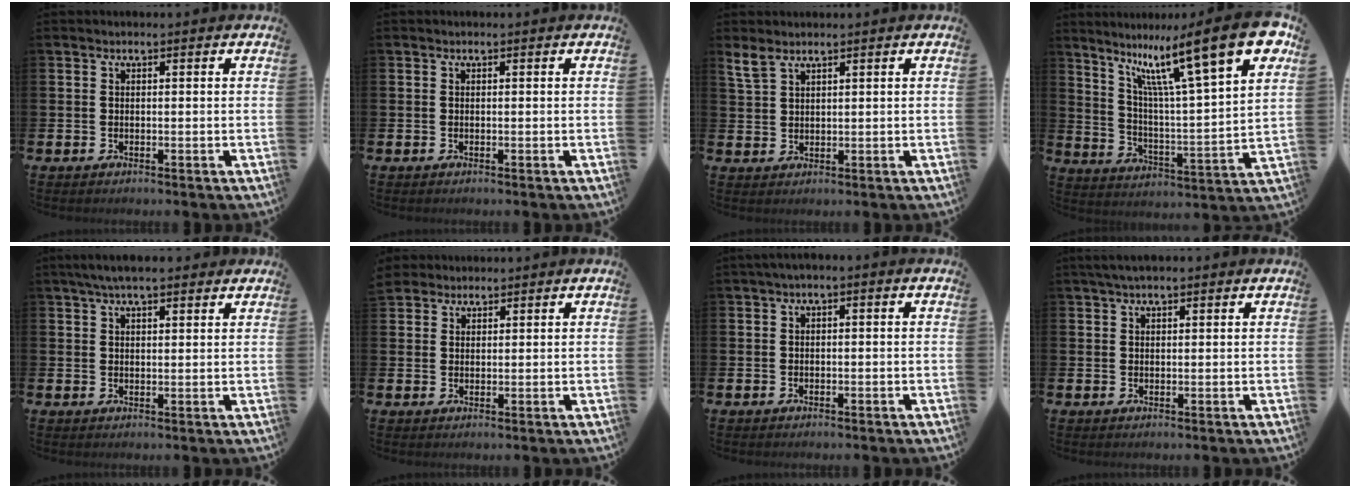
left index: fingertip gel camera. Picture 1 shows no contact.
{"total": 0.0}
{"total": 2.8, "force": [2.4, 0.8, 1.1], "torque": [-0.022, -0.007, 0.044]}
{"total": 16.0, "force": [10.0, 2.8, 12.2], "torque": [-0.217, -0.069, 0.146]}
{"total": 4.2, "force": [3.5, 1.0, 2.1], "torque": [-0.048, 0.000, 0.063]}
{"total": 3.1, "force": [2.9, 1.2, -0.2], "torque": [0.009, -0.010, 0.052]}
{"total": 0.8, "force": [-0.5, 0.2, 0.6], "torque": [-0.018, 0.003, -0.007]}
{"total": 2.2, "force": [1.7, 0.6, 1.3], "torque": [-0.027, 0.006, 0.031]}